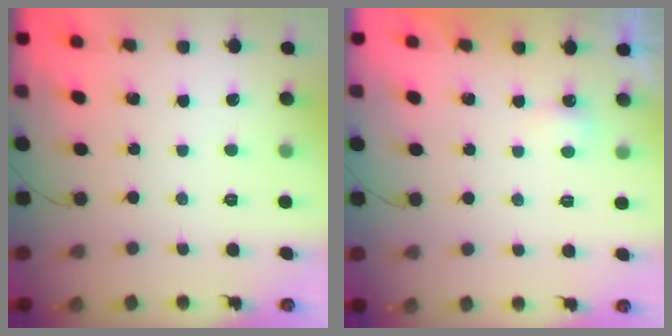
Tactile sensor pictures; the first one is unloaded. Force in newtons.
{"total": 2.4, "press": 2.3, "slide": 0.5}